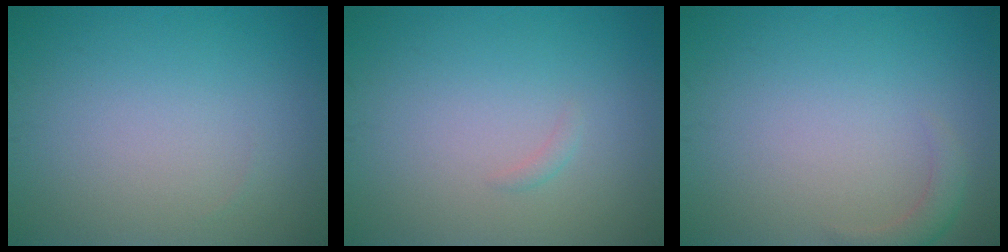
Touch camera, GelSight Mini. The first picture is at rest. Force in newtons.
{"total": 0.5, "press": 0.5, "slide": 0.1}
{"total": 1.6, "press": 1.6, "slide": 0.3}